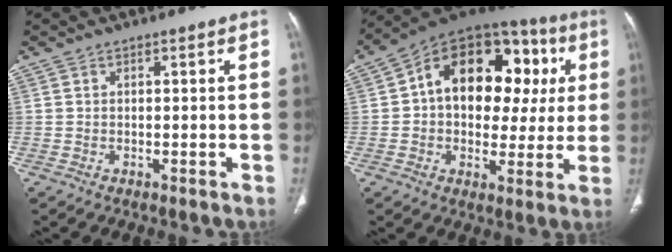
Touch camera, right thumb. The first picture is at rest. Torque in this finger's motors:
{"motor_torque": [-0.63, 1.64, 0.74, 0.56, 0.41]}